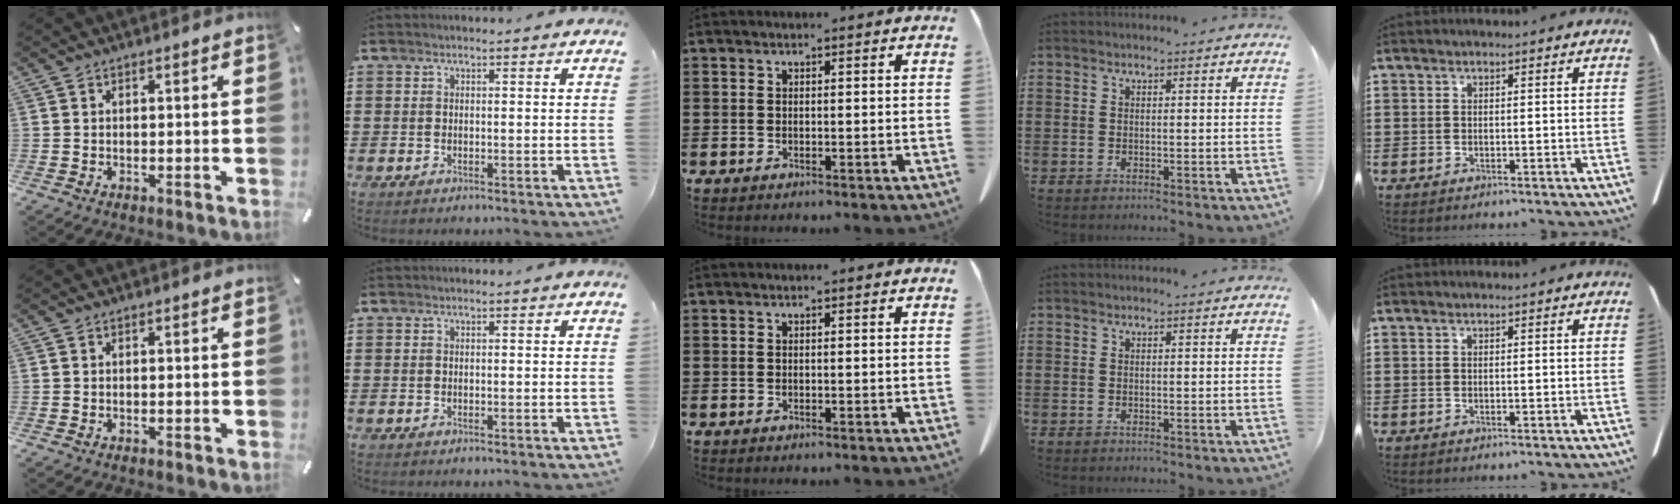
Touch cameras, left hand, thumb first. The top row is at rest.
{}